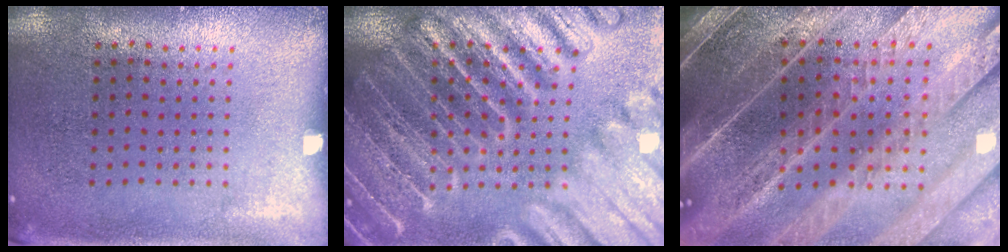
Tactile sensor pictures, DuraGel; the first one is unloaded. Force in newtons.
{"total": 6.2, "press": 6.1, "slide": 0.7}
{"total": 5.1, "press": 4.4, "slide": 2.5}